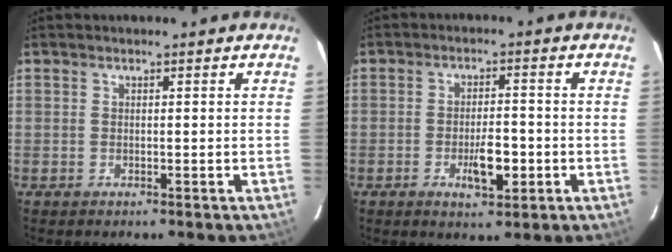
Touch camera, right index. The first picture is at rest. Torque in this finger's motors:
{"motor_torque": [0.16, 0.15, 0.09, 0.04]}